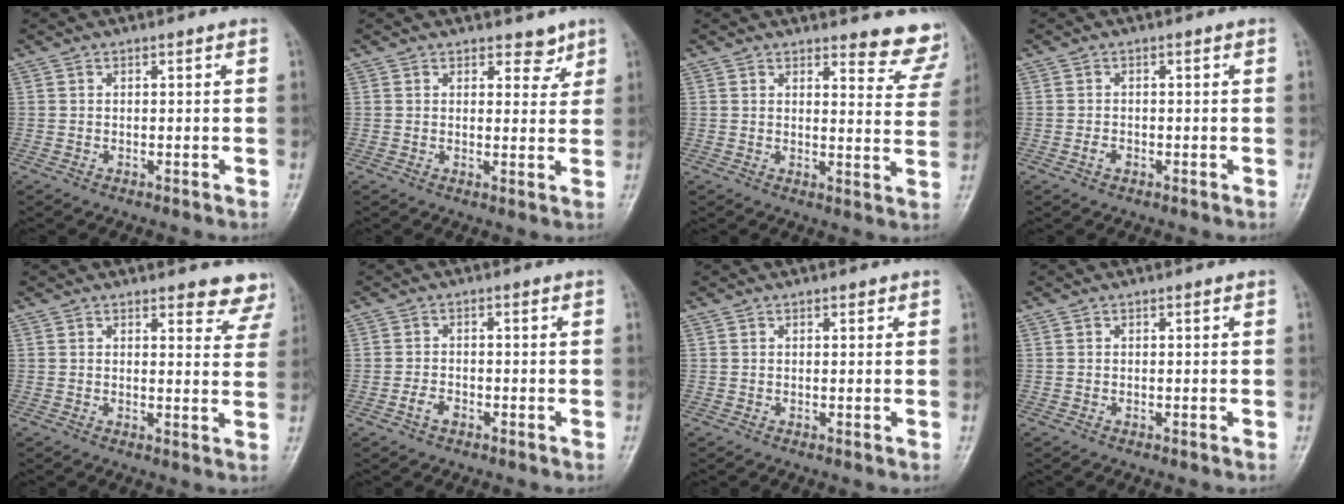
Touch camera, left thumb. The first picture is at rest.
{"total": 3.6, "force": [2.6, 2.1, 1.3], "torque": [0.009, -0.016, 0.034]}
{"total": 8.4, "force": [8.0, 2.3, 1.3], "torque": [0.025, -0.067, 0.068]}
{"total": 1.5, "force": [-0.6, 1.1, 0.8], "torque": [-0.012, 0.003, -0.013]}
{"total": 6.7, "force": [6.1, 2.4, 1.4], "torque": [0.024, -0.035, 0.047]}
{"total": 2.6, "force": [-1.4, 1.6, 1.5], "torque": [-0.027, 0.009, -0.026]}
{"total": 1.1, "force": [0.6, 0.6, 0.6], "torque": [-0.001, -0.001, 0.006]}
{"total": 0.0}